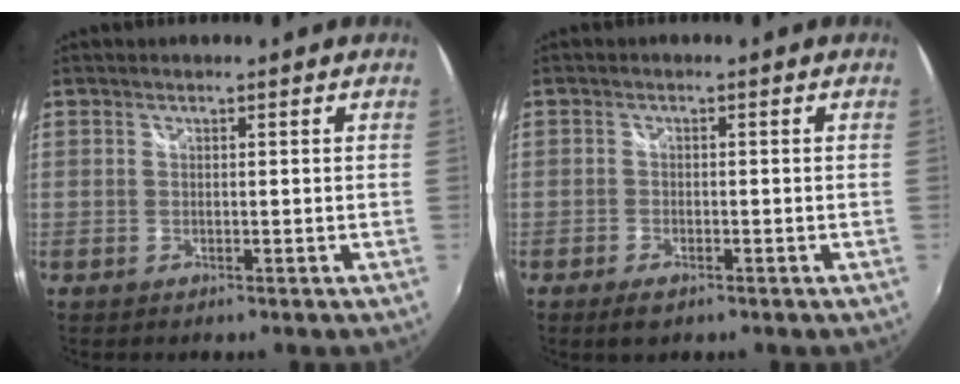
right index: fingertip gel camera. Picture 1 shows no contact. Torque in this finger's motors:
{"motor_torque": [0.18, -0.17, 0.05, 0.00]}